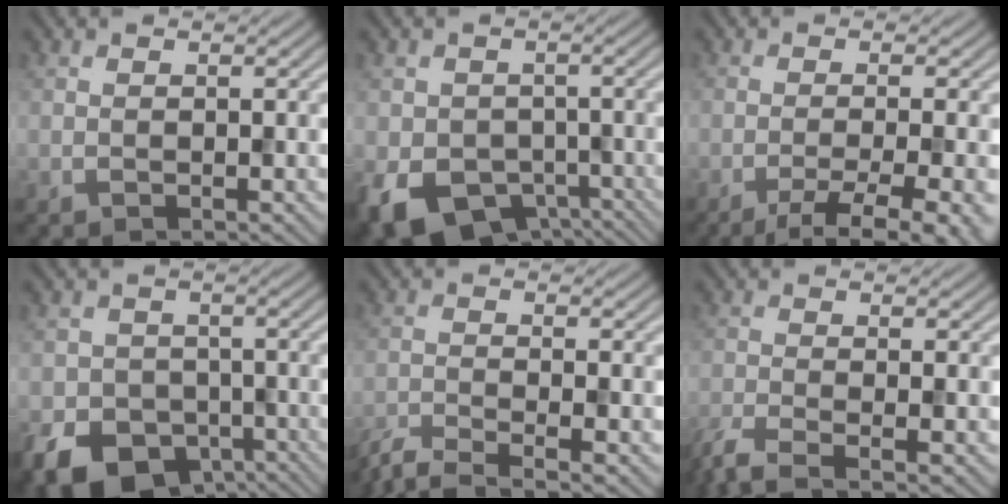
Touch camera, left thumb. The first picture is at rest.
{"total": 9.7, "force": [-4.6, 7.2, 4.6], "torque": [-0.089, -0.040, -0.068]}
{"total": 7.1, "force": [-4.0, 1.3, 5.7], "torque": [-0.082, -0.004, -0.058]}
{"total": 10.3, "force": [-5.7, 7.6, 4.1], "torque": [-0.085, -0.033, -0.100]}
{"total": 5.9, "force": [-4.8, 0.8, 3.2], "torque": [-0.062, -0.012, -0.097]}
{"total": 4.9, "force": [-3.6, 0.9, 3.2], "torque": [-0.056, -0.010, -0.081]}